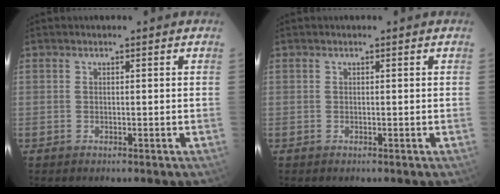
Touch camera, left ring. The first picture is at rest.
{"total": 0.0}